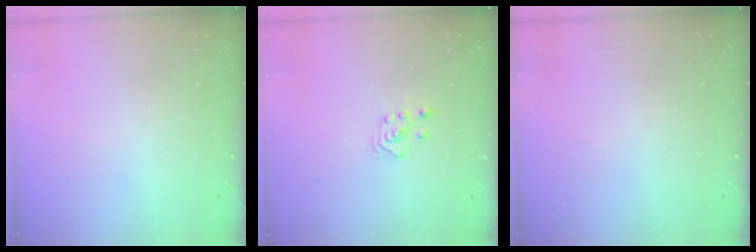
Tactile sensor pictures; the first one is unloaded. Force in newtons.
{"total": 3.7, "press": 3.7, "slide": 0.7}
{"total": 0.0}